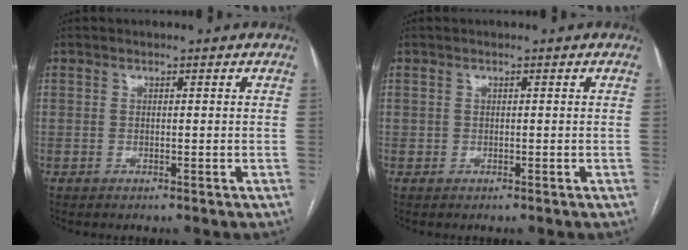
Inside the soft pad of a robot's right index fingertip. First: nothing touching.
{"total": 0.0}